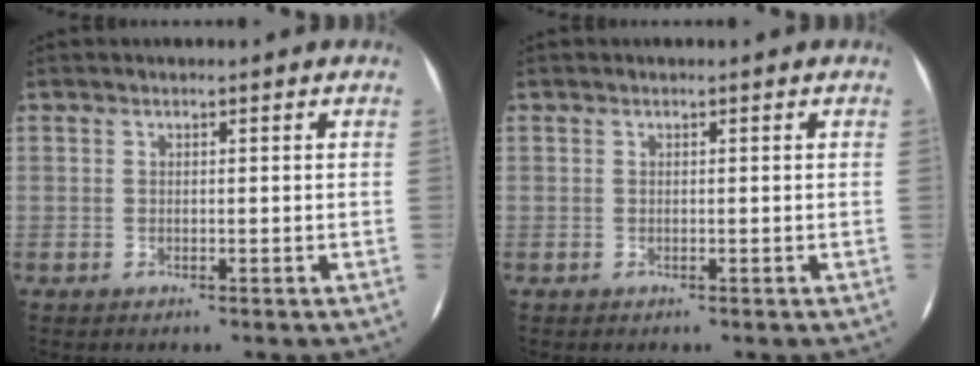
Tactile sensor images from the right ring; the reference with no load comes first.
{"total": 0.0}